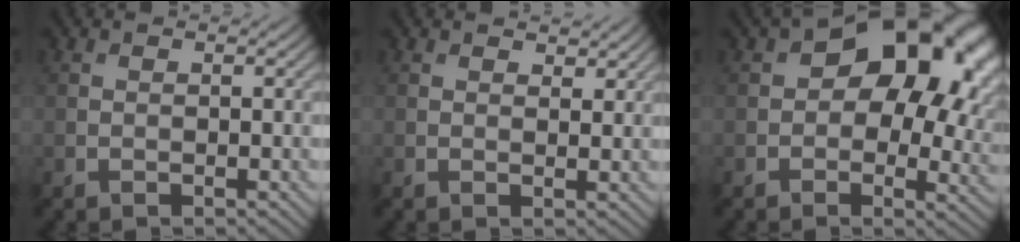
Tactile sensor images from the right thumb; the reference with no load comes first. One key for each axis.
{"total": 2.1, "fx": 1.6, "fy": 0.8, "fz": 1.0, "tx": -0.015, "ty": -0.005, "tz": 0.032}
{"total": 16.7, "fx": 4.0, "fy": 10.3, "fz": 12.5, "tx": -0.144, "ty": 0.008, "tz": 0.062}